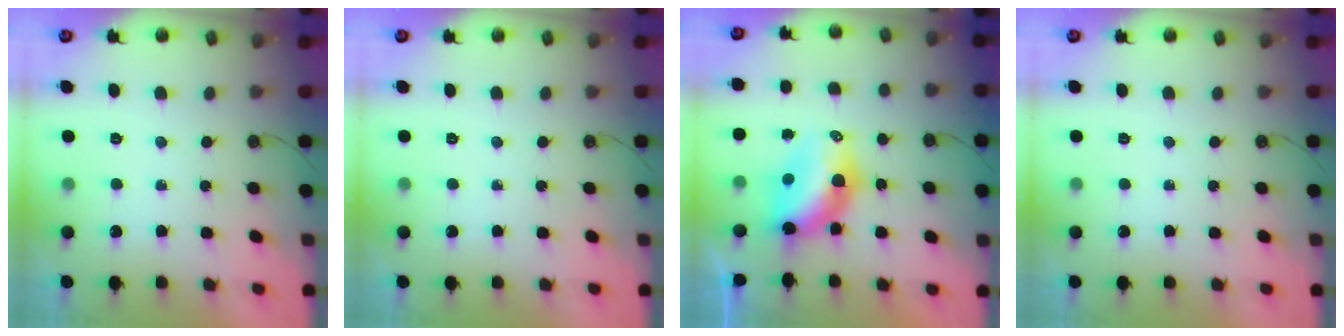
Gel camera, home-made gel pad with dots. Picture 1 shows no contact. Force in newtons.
{"total": 0.0}
{"total": 10.9, "press": 10.1, "slide": 4.1}
{"total": 0.0}